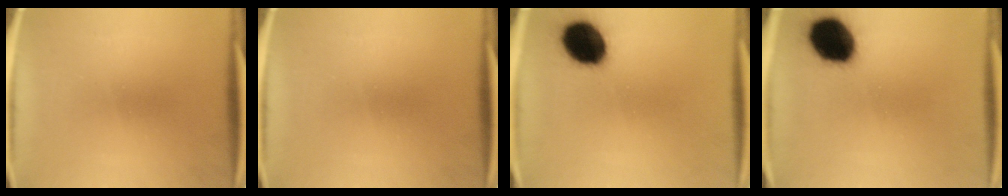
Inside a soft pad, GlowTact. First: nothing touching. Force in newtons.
{"total": 0.0}
{"total": 13.9}
{"total": 15.8}